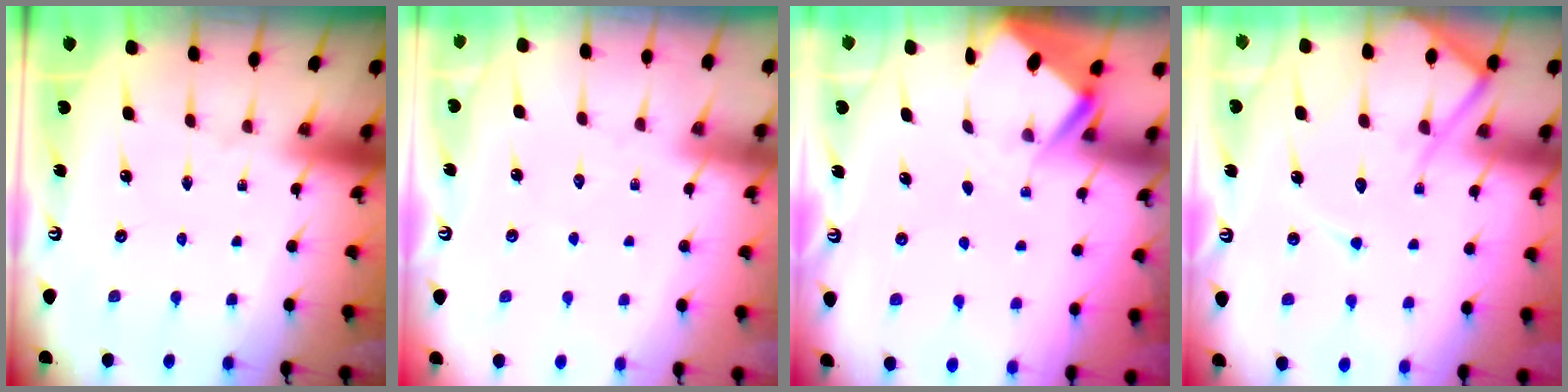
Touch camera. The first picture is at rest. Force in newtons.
{"total": 3.2, "press": 3.1, "slide": 0.4}
{"total": 3.0, "press": 2.9, "slide": 0.4}
{"total": 10.4, "press": 10.3, "slide": 1.0}